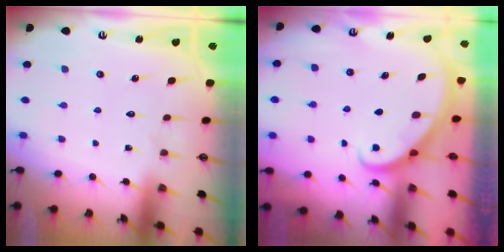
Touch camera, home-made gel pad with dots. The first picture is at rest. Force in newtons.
{"total": 2.8, "press": 2.8, "slide": 0.2}